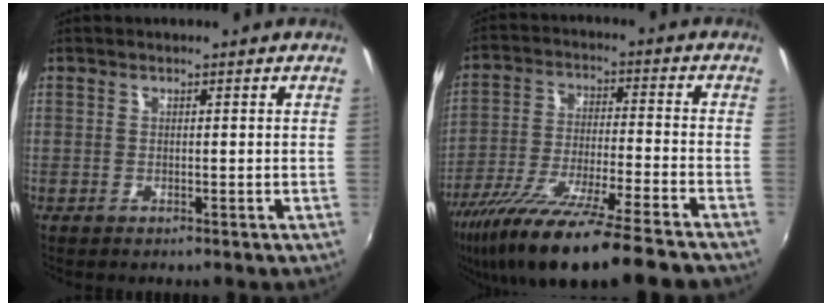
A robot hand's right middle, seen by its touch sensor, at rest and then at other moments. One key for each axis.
{"total": 20.9, "fx": -16.9, "fy": 0.3, "fz": 12.3, "tx": -0.232, "ty": -0.062, "tz": -0.284}